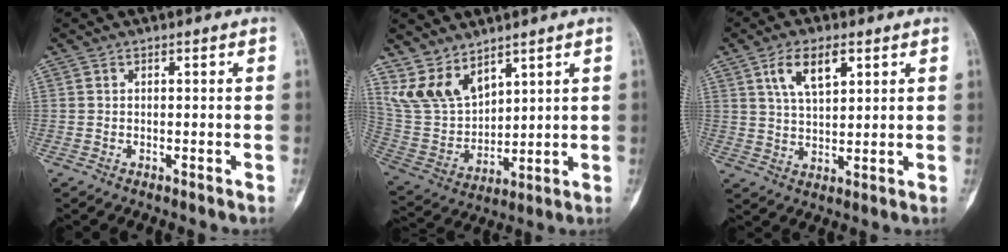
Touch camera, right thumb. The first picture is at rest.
{"total": 10.6, "force": [7.4, 5.6, 5.1], "torque": [-0.088, -0.036, 0.173]}
{"total": 8.0, "force": [3.8, 3.8, 5.9], "torque": [-0.098, -0.014, 0.073]}